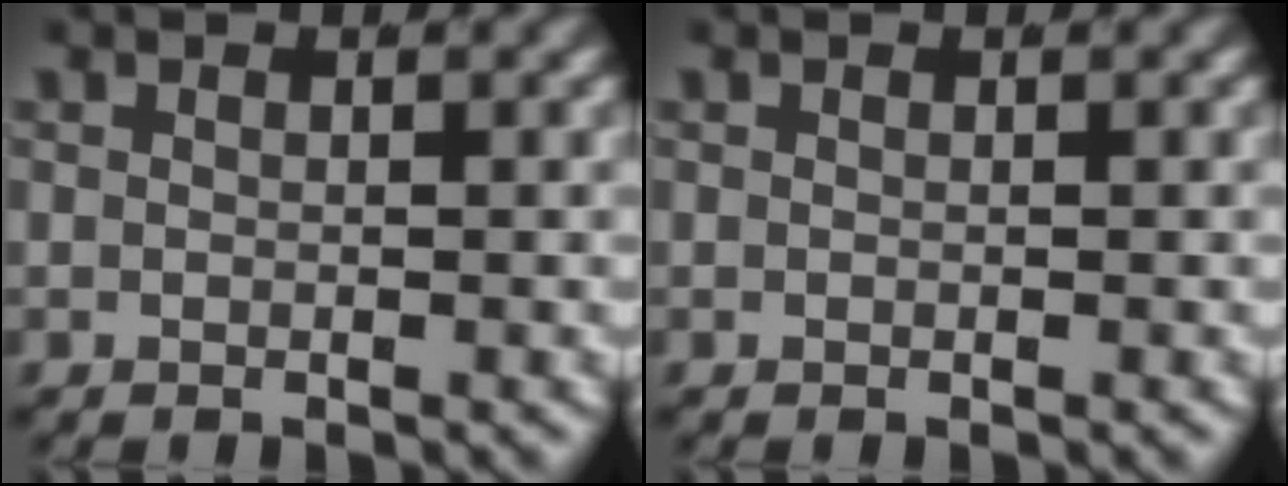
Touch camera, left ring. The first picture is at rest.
{"total": 0.0}